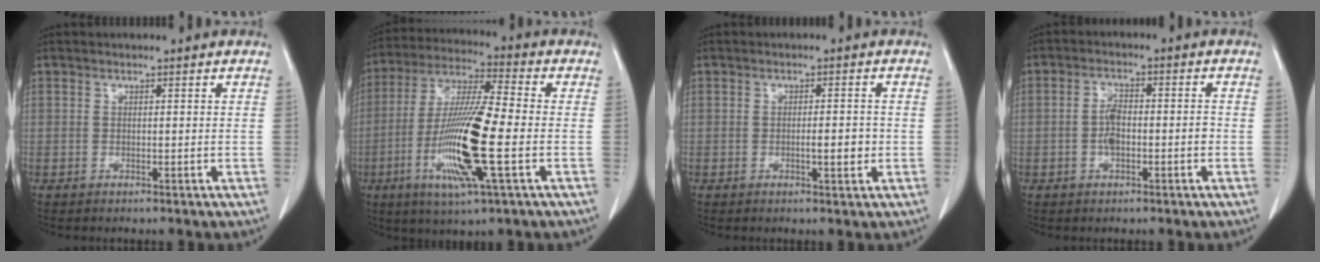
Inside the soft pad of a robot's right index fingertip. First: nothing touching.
{"total": 16.2, "force": [-4.0, 1.0, 15.6], "torque": [-0.319, -0.017, -0.079]}
{"total": 2.9, "force": [-0.5, 0.7, 2.8], "torque": [-0.045, -0.001, -0.006]}
{"total": 4.3, "force": [-0.9, 1.8, 3.8], "torque": [-0.080, 0.010, -0.017]}